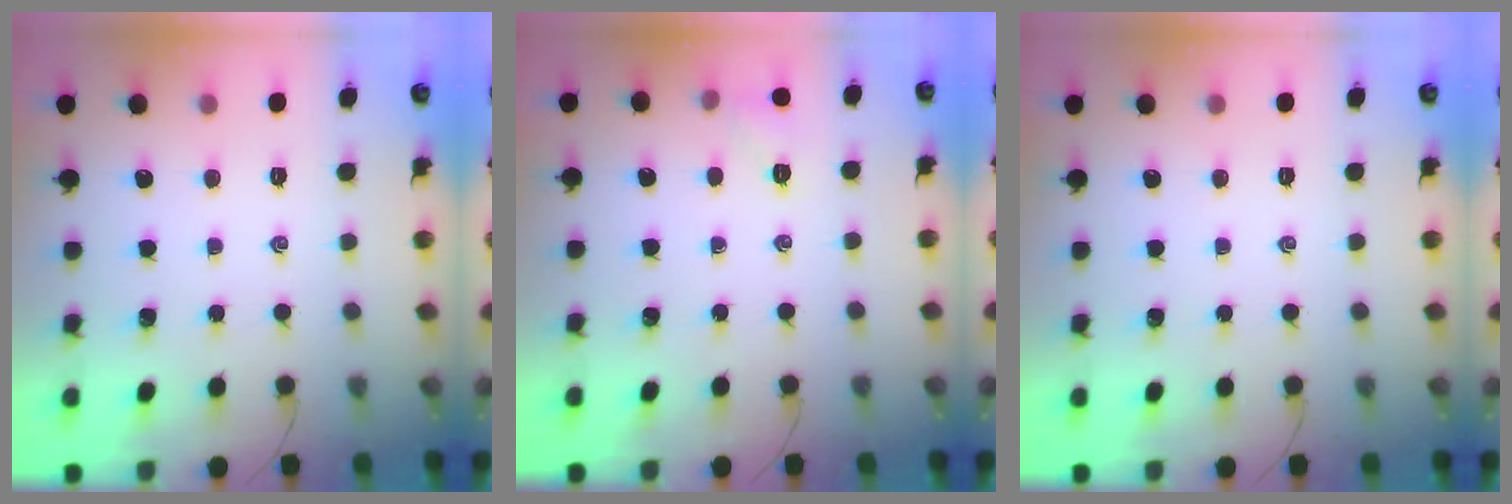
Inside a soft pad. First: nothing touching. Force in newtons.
{"total": 5.9, "press": 5.7, "slide": 1.7}
{"total": 0.0}